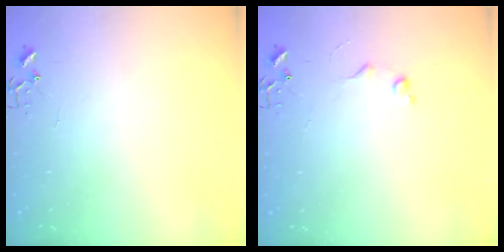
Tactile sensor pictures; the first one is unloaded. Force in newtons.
{"total": 5.9, "press": 5.8, "slide": 0.8}